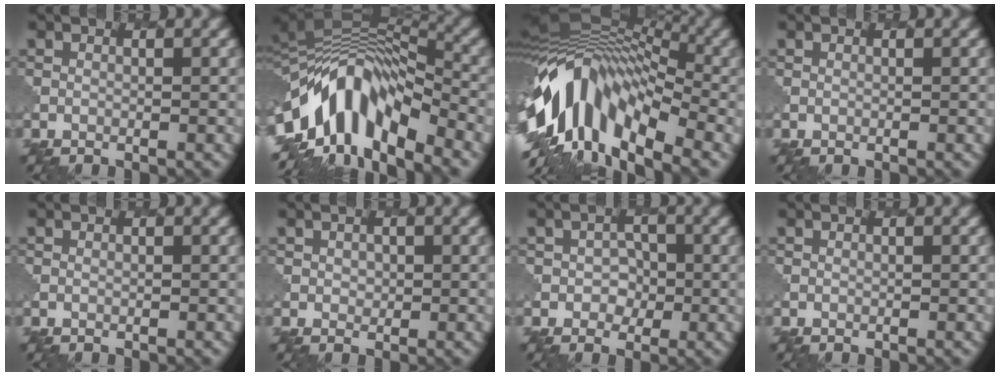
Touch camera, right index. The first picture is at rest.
{"total": 12.3, "force": [-4.8, 6.2, 9.5], "torque": [-0.161, 0.021, -0.091]}
{"total": 13.6, "force": [-3.5, 7.3, 11.0], "torque": [-0.197, 0.032, -0.076]}
{"total": 0.0}
{"total": 0.0}
{"total": 1.0, "force": [0.3, 0.8, 0.4], "torque": [-0.004, -0.006, 0.006]}
{"total": 1.8, "force": [0.0, 1.7, 0.6], "torque": [0.006, 0.001, -0.006]}
{"total": 0.0}